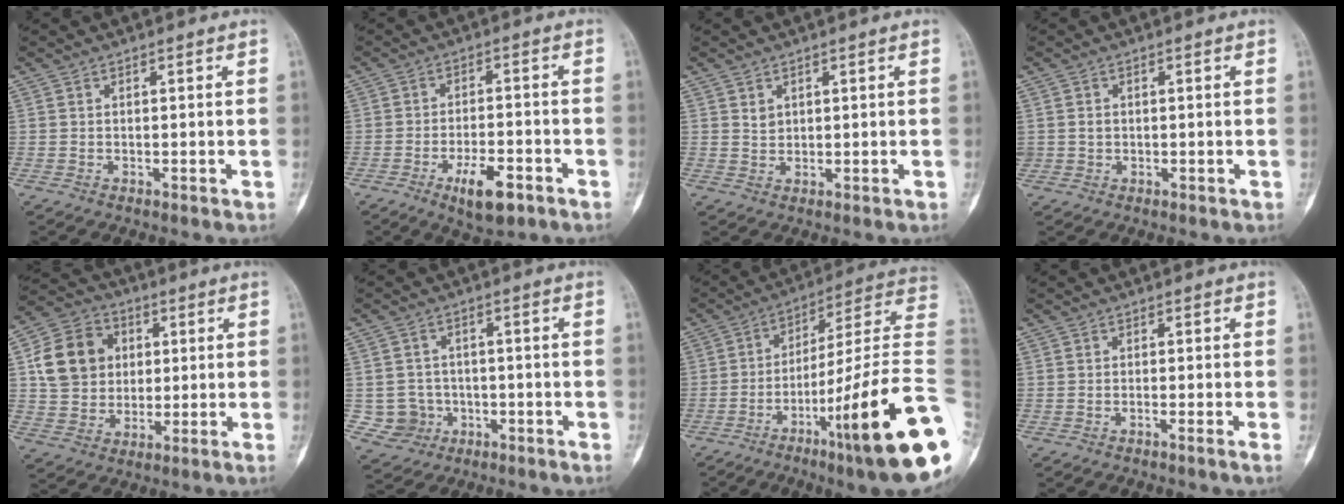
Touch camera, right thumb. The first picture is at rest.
{"total": 8.0, "force": [-4.2, 3.0, 6.1], "torque": [-0.098, 0.015, -0.063]}
{"total": 1.7, "force": [0.9, 1.3, 0.7], "torque": [-0.001, -0.006, 0.017]}
{"total": 1.6, "force": [0.1, 1.5, 0.6], "torque": [-0.005, 0.003, 0.006]}
{"total": 13.1, "force": [2.6, 11.1, 6.5], "torque": [-0.093, 0.009, 0.043]}
{"total": 5.8, "force": [-1.2, 5.6, 0.8], "torque": [0.011, 0.015, -0.016]}
{"total": 27.0, "force": [-8.6, 2.8, 25.5], "torque": [-0.323, 0.048, -0.132]}
{"total": 1.2, "force": [-0.8, -0.4, 0.7], "torque": [-0.007, 0.006, -0.014]}